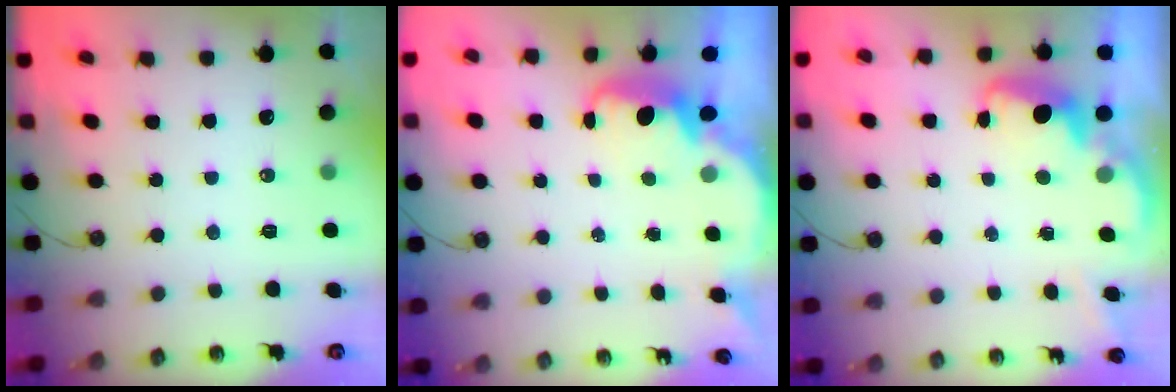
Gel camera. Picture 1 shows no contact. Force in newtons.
{"total": 2.8, "press": 2.7, "slide": 0.6}
{"total": 2.8, "press": 2.7, "slide": 0.6}